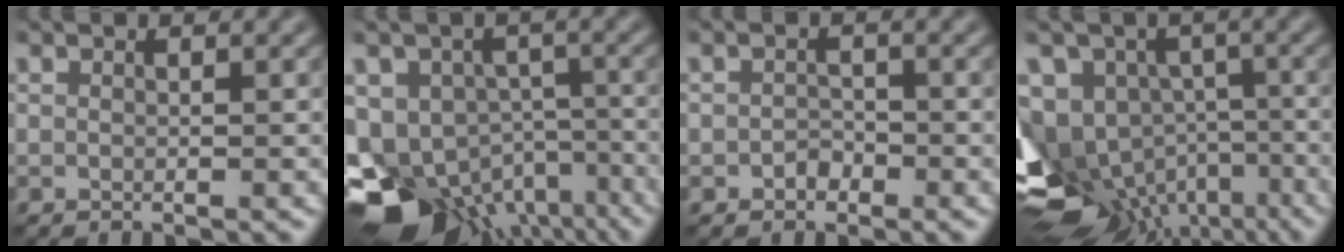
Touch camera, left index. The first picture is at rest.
{"total": 14.3, "force": [-9.0, 9.1, 6.4], "torque": [-0.122, -0.036, -0.118]}
{"total": 1.3, "force": [-1.0, 0.9, 0.3], "torque": [-0.004, 0.001, -0.018]}
{"total": 13.5, "force": [-6.3, 9.9, 6.7], "torque": [-0.132, -0.022, -0.073]}